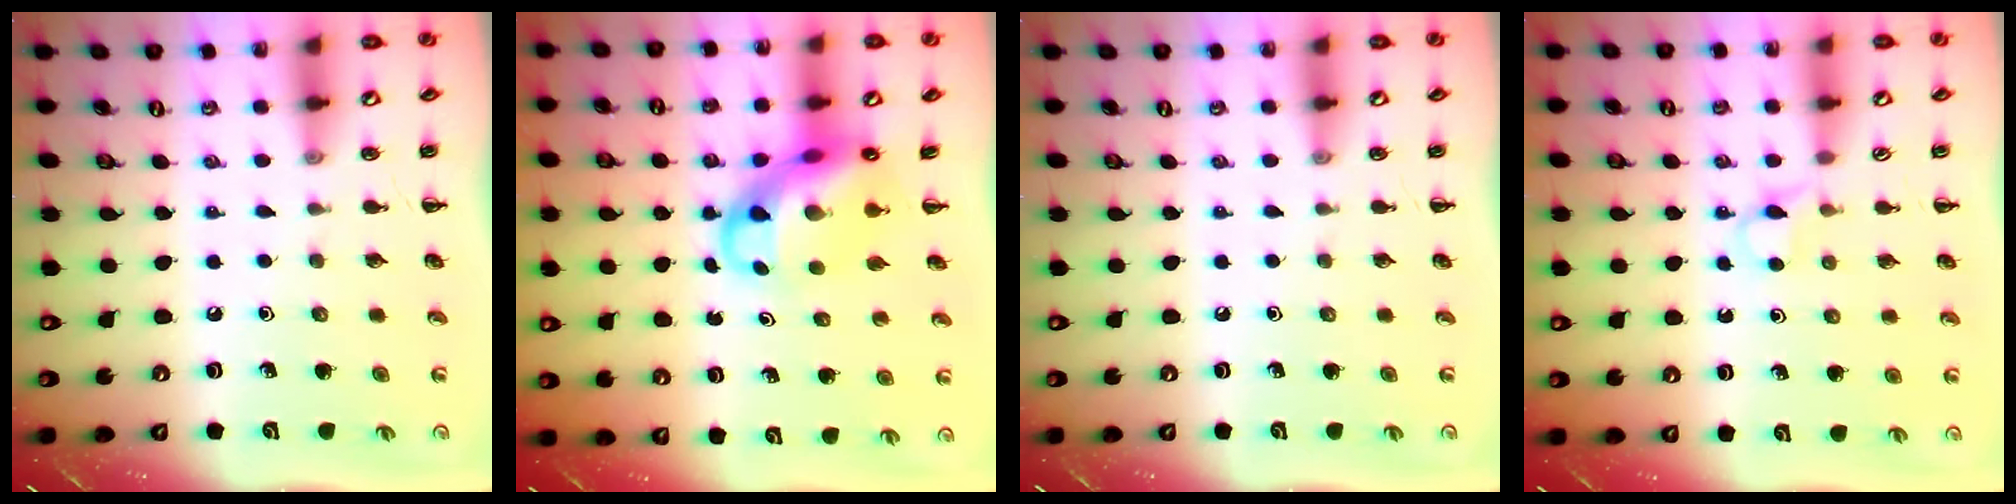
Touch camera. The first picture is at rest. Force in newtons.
{"total": 10.3, "press": 9.9, "slide": 2.6}
{"total": 0.0}
{"total": 3.7, "press": 3.5, "slide": 1.3}